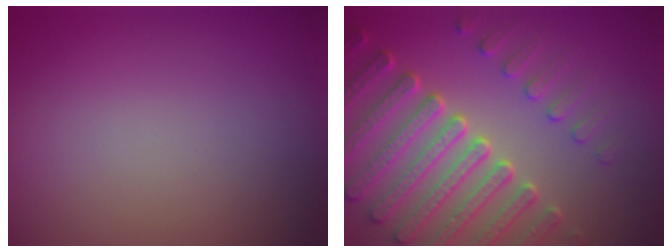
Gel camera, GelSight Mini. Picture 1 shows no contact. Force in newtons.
{"total": 7.4, "press": 5.7, "slide": 4.7}